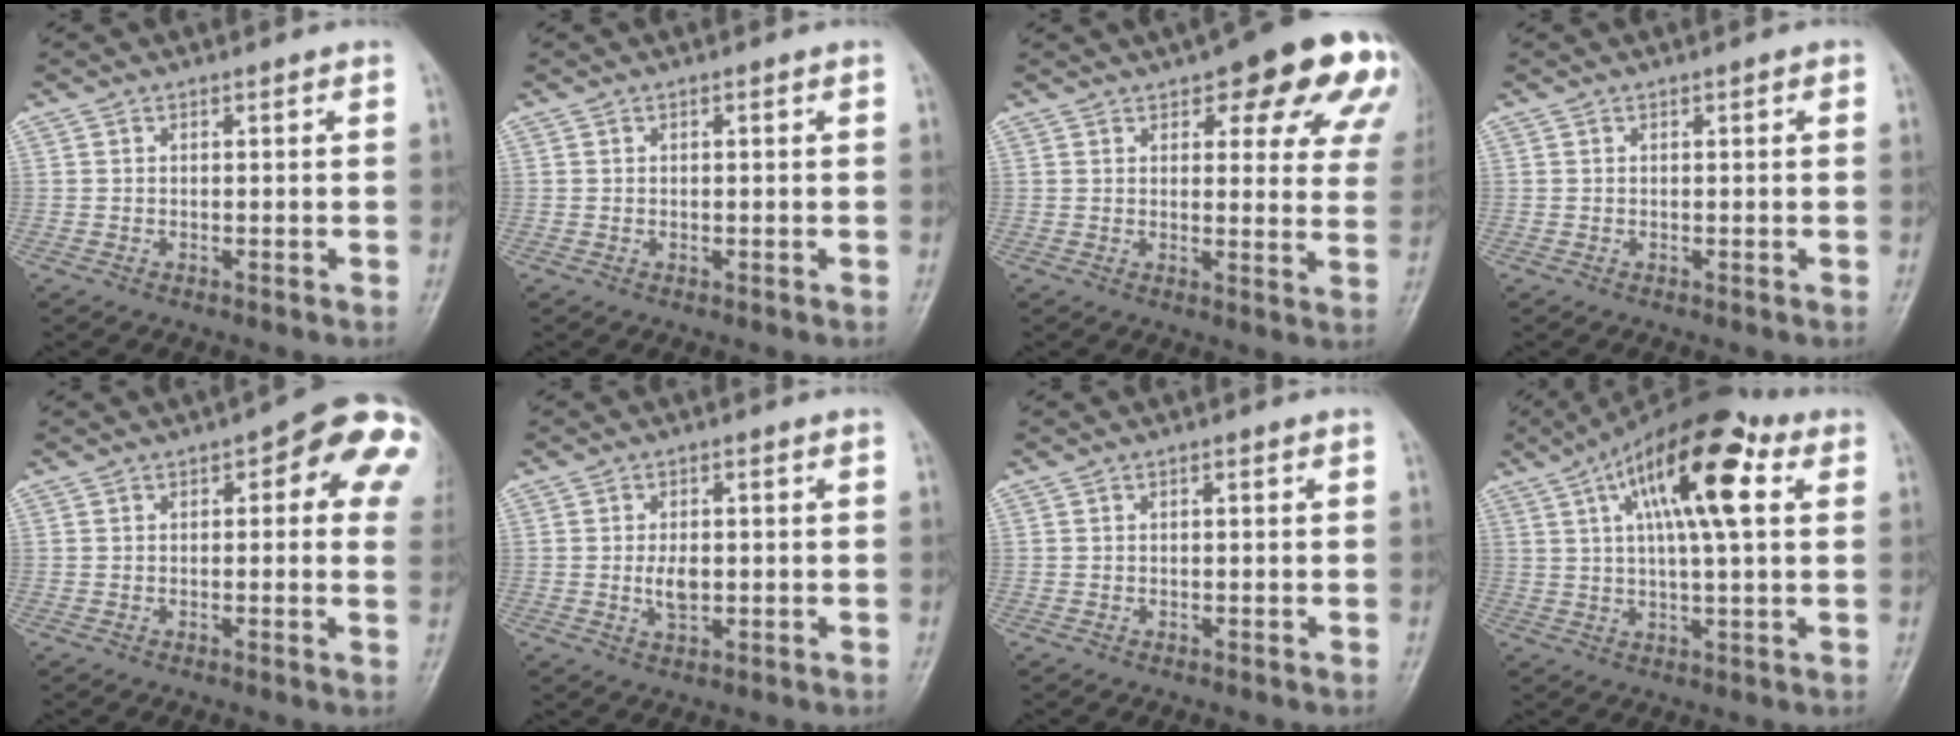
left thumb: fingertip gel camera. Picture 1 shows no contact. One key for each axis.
{"total": 0.0}
{"total": 19.2, "fx": 10.4, "fy": 7.0, "fz": 14.5, "tx": -0.138, "ty": -0.025, "tz": 0.115}
{"total": 0.8, "fx": 0.3, "fy": 0.3, "fz": 0.7, "tx": -0.010, "ty": 0.002, "tz": 0.003}
{"total": 12.7, "fx": 3.8, "fy": 4.9, "fz": 11.1, "tx": -0.087, "ty": 0.008, "tz": 0.029}
{"total": 3.7, "fx": -0.3, "fy": 2.1, "fz": 3.1, "tx": -0.054, "ty": -0.001, "tz": -0.003}
{"total": 0.0}
{"total": 16.8, "fx": 5.8, "fy": 5.7, "fz": 14.7, "tx": -0.226, "ty": 0.013, "tz": 0.083}